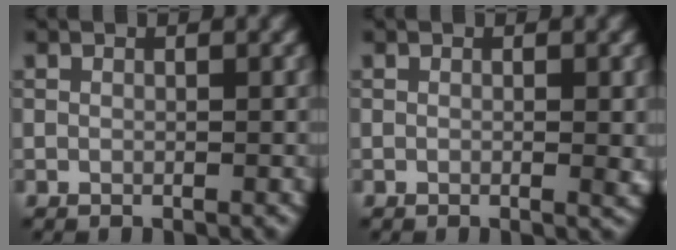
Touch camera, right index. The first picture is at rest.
{"total": 1.1, "force": [0.0, 0.2, 1.1], "torque": [-0.016, -0.002, -0.001]}